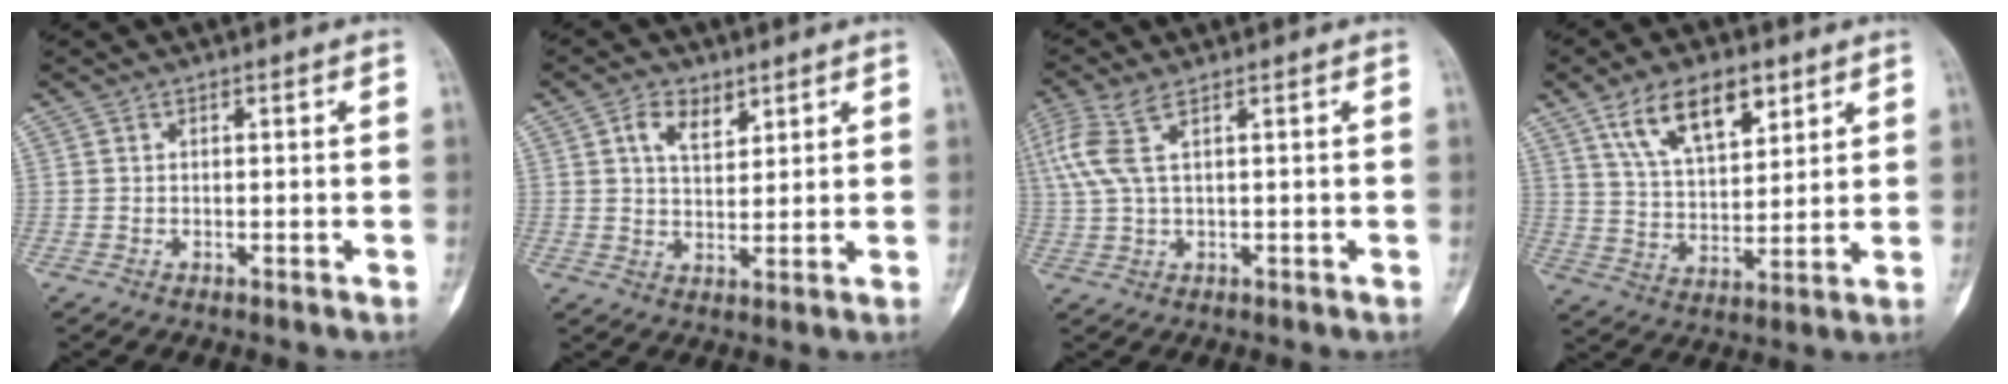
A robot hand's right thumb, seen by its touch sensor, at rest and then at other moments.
{"total": 5.7, "force": [3.1, 3.3, 3.5], "torque": [-0.045, -0.017, 0.054]}
{"total": 6.8, "force": [2.6, 2.1, 5.9], "torque": [-0.180, 0.012, 0.061]}
{"total": 13.5, "force": [7.5, 6.5, 9.1], "torque": [-0.133, -0.029, 0.141]}